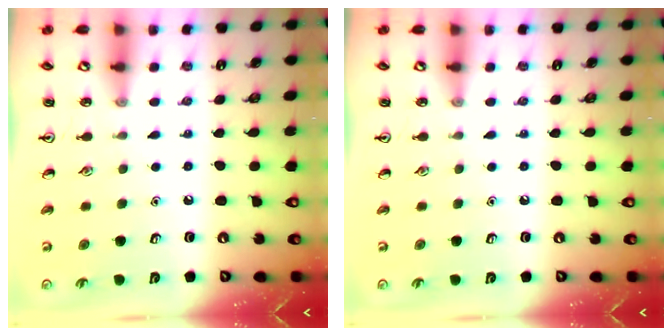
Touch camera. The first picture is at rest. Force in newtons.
{"total": 0.0}